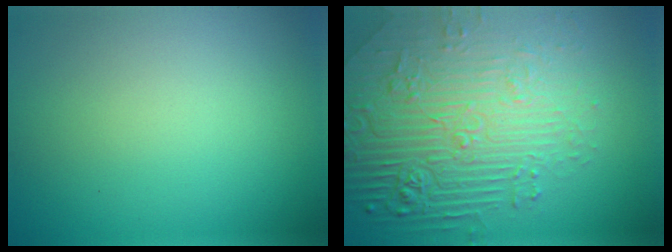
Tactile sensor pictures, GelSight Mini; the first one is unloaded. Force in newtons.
{"total": 8.9, "press": 6.1, "slide": 6.5}